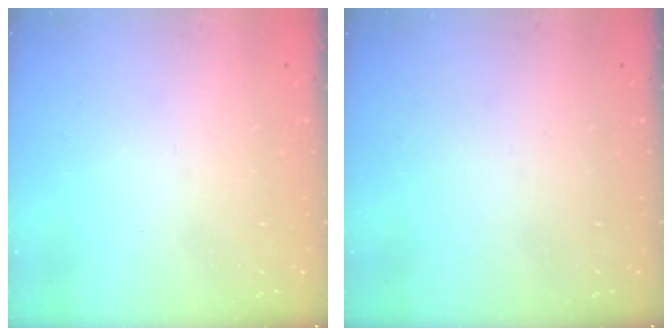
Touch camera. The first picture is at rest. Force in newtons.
{"total": 0.0}